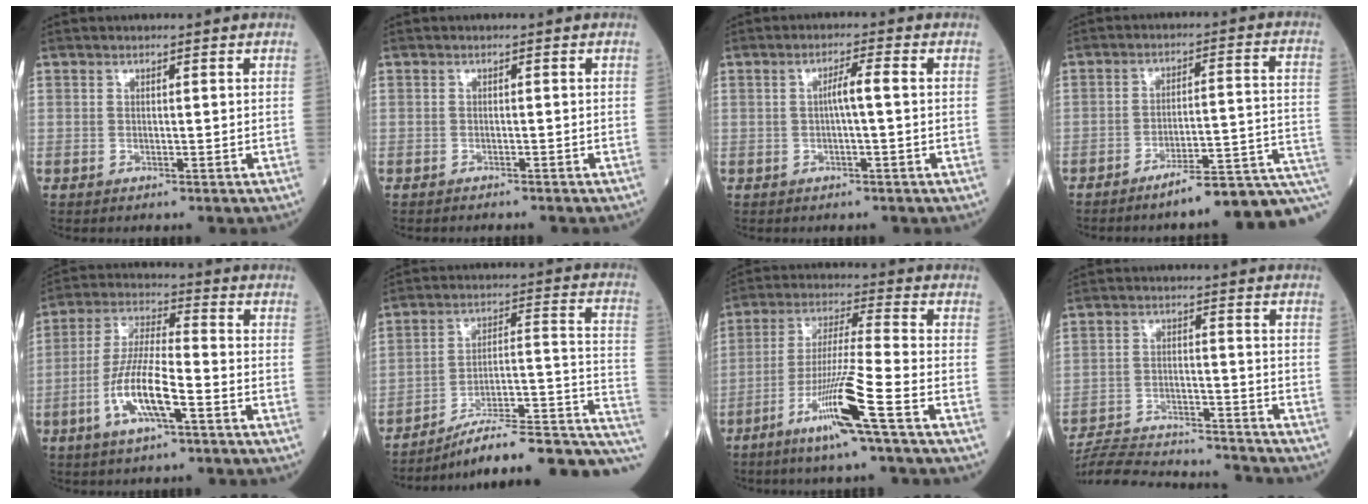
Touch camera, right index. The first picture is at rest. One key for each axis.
{"total": 2.0, "fx": -1.9, "fy": 0.3, "fz": 0.6, "tx": -0.014, "ty": -0.003, "tz": -0.024}
{"total": 2.9, "fx": 0.0, "fy": -0.1, "fz": 2.9, "tx": -0.048, "ty": 0.004, "tz": -0.001}
{"total": 12.1, "fx": -8.6, "fy": 0.4, "fz": 8.5, "tx": -0.087, "ty": 0.038, "tz": -0.122}
{"total": 10.3, "fx": -3.9, "fy": 1.9, "fz": 9.4, "tx": -0.189, "ty": -0.001, "tz": -0.073}
{"total": 18.7, "fx": -11.6, "fy": 4.8, "fz": 13.8, "tx": -0.130, "ty": 0.064, "tz": -0.161}
{"total": 11.3, "fx": -5.7, "fy": -1.4, "fz": 9.7, "tx": -0.185, "ty": -0.016, "tz": -0.113}
{"total": 19.0, "fx": -18.2, "fy": 1.6, "fz": 5.4, "tx": -0.119, "ty": -0.015, "tz": -0.272}